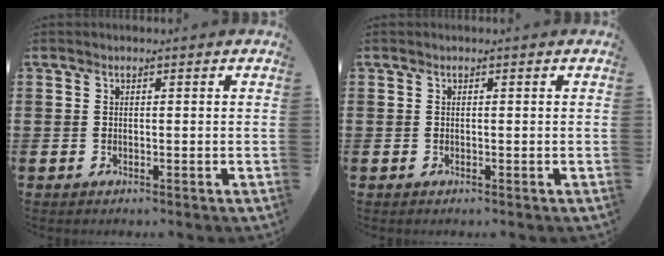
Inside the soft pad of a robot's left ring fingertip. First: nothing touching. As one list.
[{"total": 0.0}]